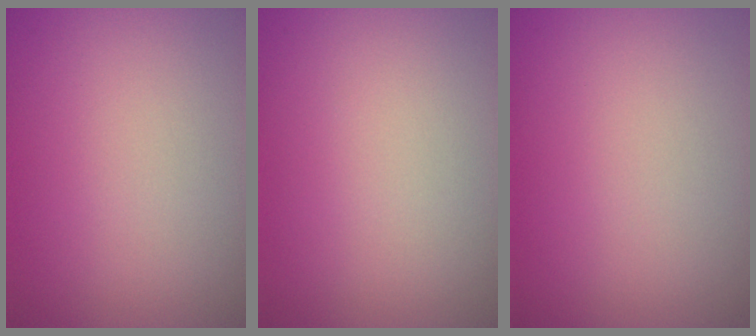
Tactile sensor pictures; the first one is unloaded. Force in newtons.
{"total": 0.0}
{"total": 0.0}